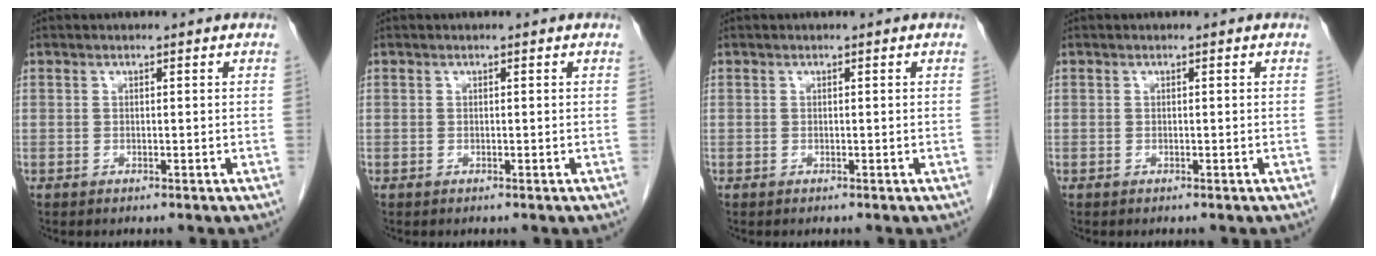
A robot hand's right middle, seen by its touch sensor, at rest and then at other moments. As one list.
[{"total": 0.0}, {"total": 0.0}, {"total": 0.0}]